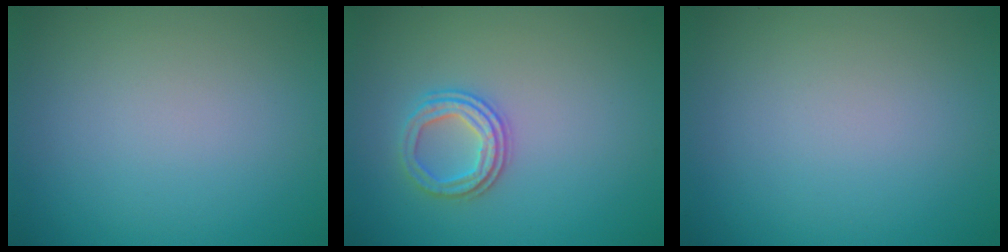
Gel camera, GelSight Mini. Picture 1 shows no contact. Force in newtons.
{"total": 2.5, "press": 2.4, "slide": 0.9}
{"total": 0.0}